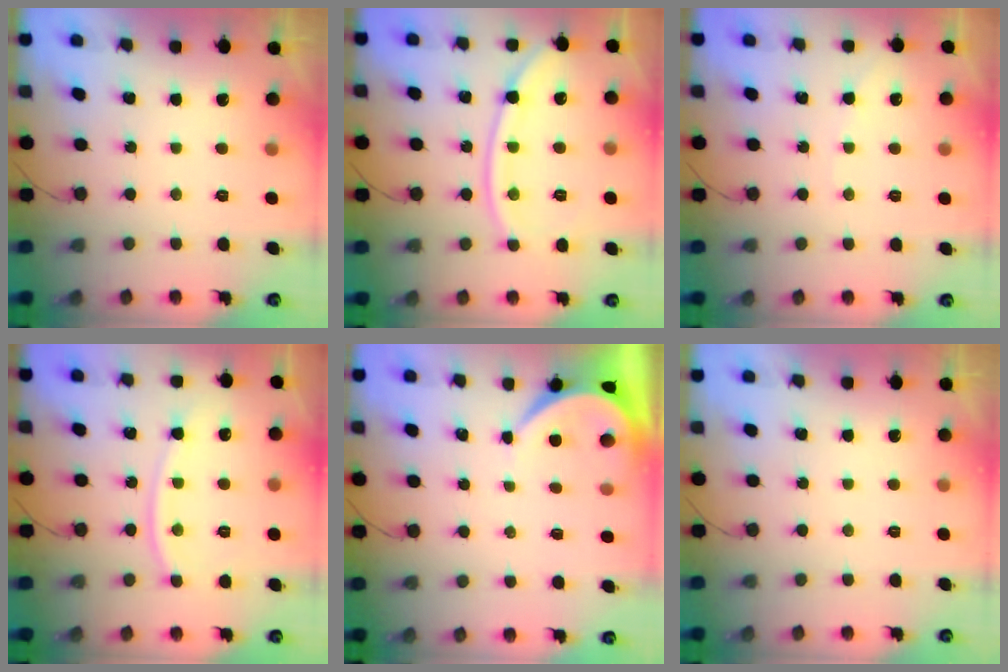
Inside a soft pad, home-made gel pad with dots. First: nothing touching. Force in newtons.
{"total": 12.3, "press": 12.1, "slide": 1.6}
{"total": 3.5, "press": 3.5, "slide": 0.5}
{"total": 10.5, "press": 10.4, "slide": 1.3}
{"total": 3.9, "press": 3.9, "slide": 0.5}
{"total": 0.0}